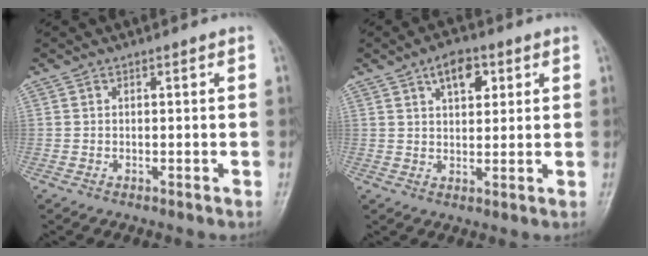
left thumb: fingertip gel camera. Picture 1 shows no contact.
{"total": 6.4, "force": [3.0, 3.5, 4.5], "torque": [-0.049, -0.009, 0.044]}